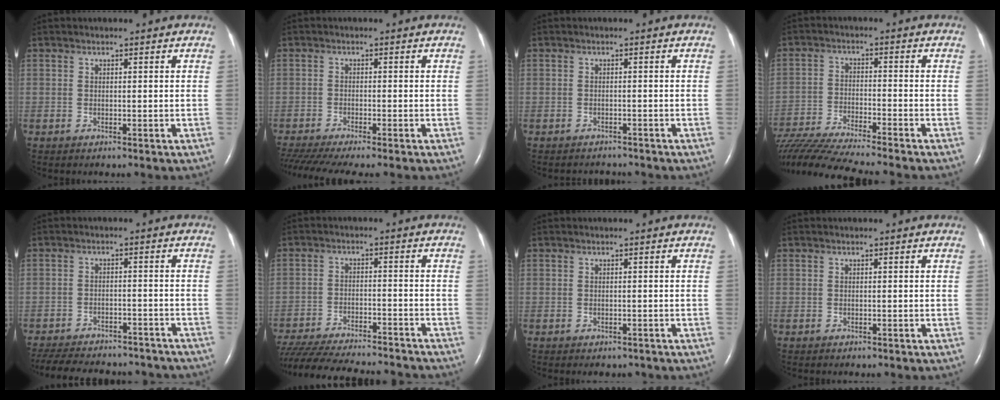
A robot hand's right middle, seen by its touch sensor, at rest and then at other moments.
{"total": 9.1, "force": [-7.7, 0.1, 4.9], "torque": [-0.076, -0.017, -0.126]}
{"total": 2.7, "force": [-2.7, 0.7, 0.1], "torque": [0.000, -0.006, -0.035]}
{"total": 16.0, "force": [-14.2, -0.9, 7.3], "torque": [-0.141, -0.030, -0.245]}
{"total": 21.1, "force": [-18.5, 6.2, 8.0], "torque": [-0.180, -0.021, -0.238]}
{"total": 23.8, "force": [-21.2, 4.0, 10.0], "torque": [-0.211, -0.046, -0.299]}
{"total": 1.5, "force": [-1.2, 0.8, 0.4], "torque": [-0.006, -0.001, -0.013]}
{"total": 0.0}